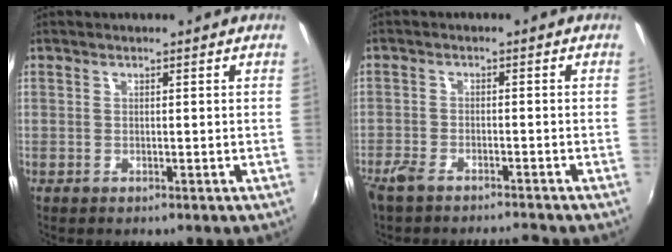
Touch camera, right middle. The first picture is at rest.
{"total": 5.4, "force": [-4.7, 1.1, 2.3], "torque": [-0.065, -0.013, -0.090]}